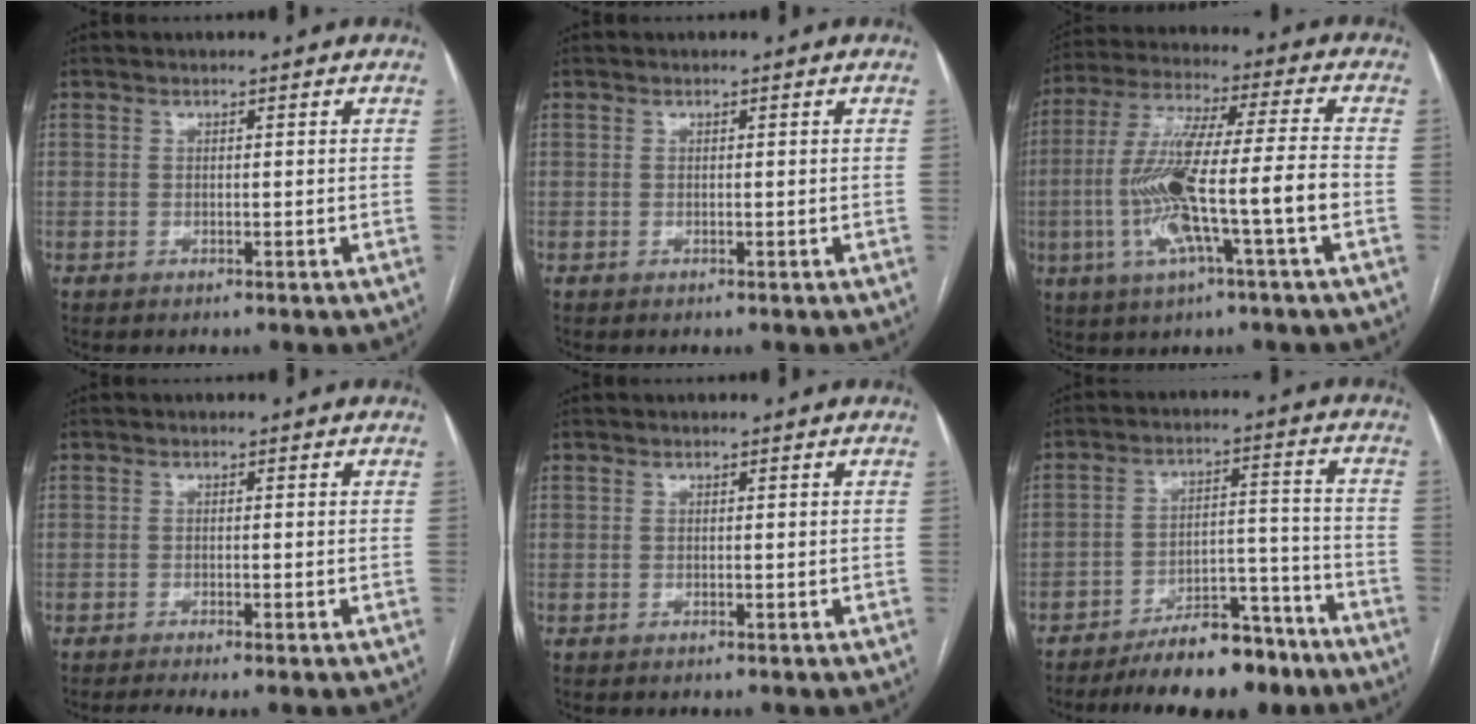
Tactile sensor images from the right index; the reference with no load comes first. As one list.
[{"total": 0.0}, {"total": 14.9, "force": [-3.7, 0.3, 14.4], "torque": [-0.287, 0.007, -0.068]}, {"total": 3.0, "force": [-2.2, -0.1, 2.1], "torque": [-0.030, -0.007, -0.035]}, {"total": 0.0}, {"total": 12.5, "force": [-10.1, 4.1, 6.2], "torque": [-0.079, 0.030, -0.158]}]